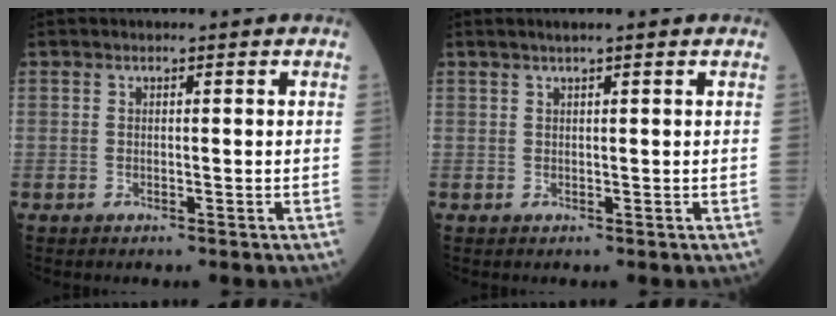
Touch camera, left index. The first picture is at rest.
{"total": 2.0, "force": [1.5, -0.3, 1.3], "torque": [-0.021, 0.014, 0.026]}